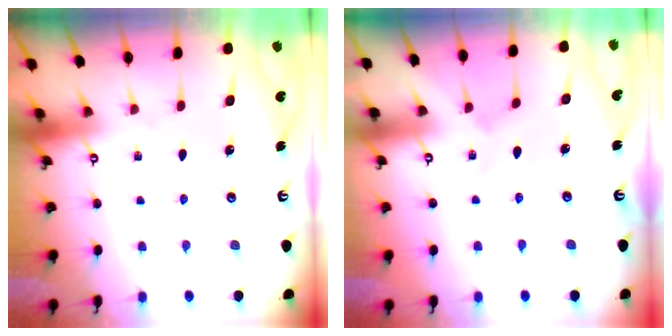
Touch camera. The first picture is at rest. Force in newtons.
{"total": 0.0}